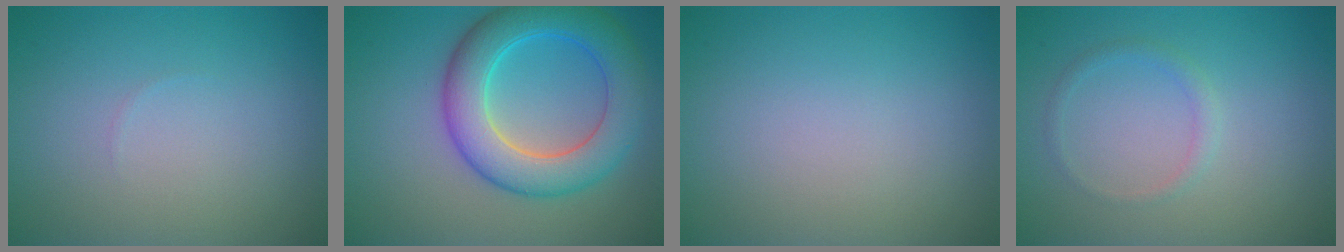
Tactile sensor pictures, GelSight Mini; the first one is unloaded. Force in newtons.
{"total": 7.6, "press": 7.6, "slide": 0.1}
{"total": 0.0}
{"total": 1.2, "press": 1.2, "slide": 0.0}